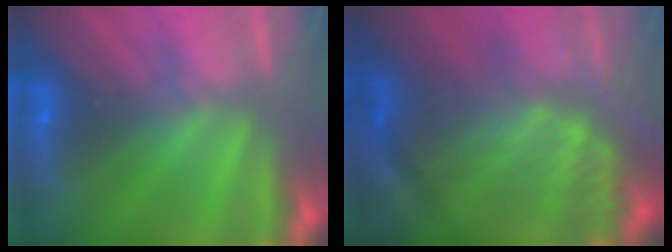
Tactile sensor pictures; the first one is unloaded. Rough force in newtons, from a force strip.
{"total": 3.7}